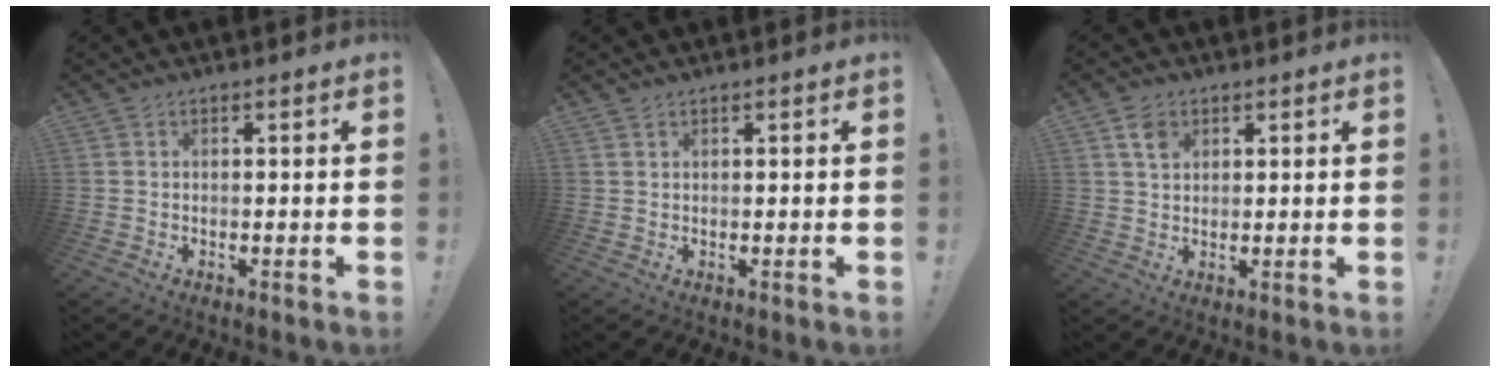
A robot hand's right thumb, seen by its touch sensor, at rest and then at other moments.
{"total": 0.8, "force": [0.7, 0.3, 0.2], "torque": [0.002, -0.004, 0.012]}
{"total": 4.9, "force": [2.6, 3.4, 2.3], "torque": [-0.033, -0.007, 0.046]}